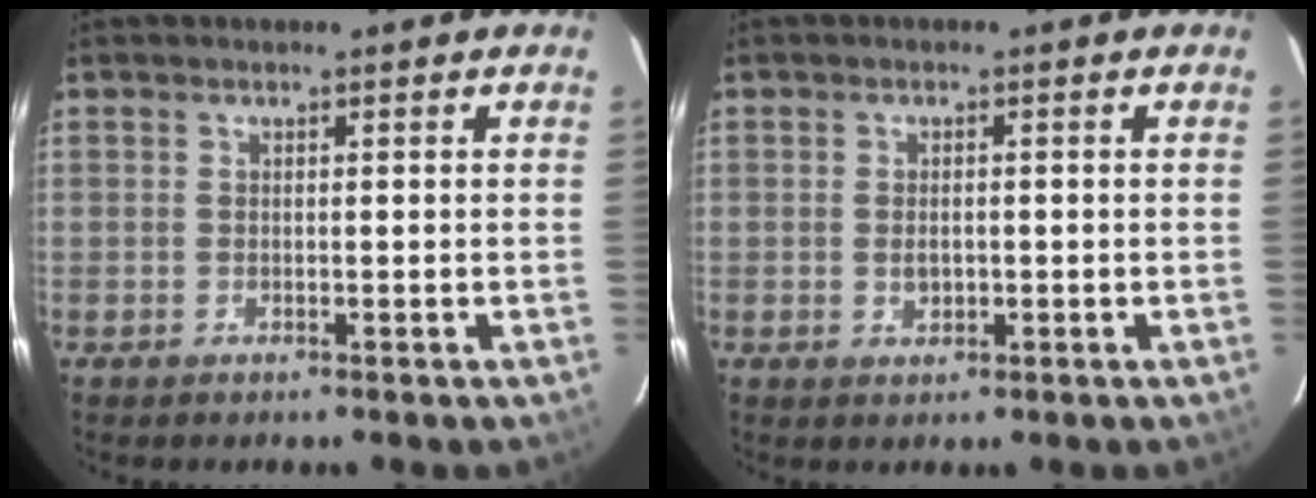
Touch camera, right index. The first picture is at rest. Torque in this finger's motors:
{"motor_torque": [-0.08, 0.14, -0.01, 0.00]}